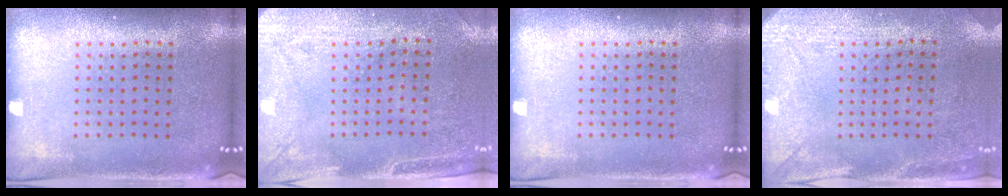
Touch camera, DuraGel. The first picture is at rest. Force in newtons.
{"total": 3.0, "press": 2.4, "slide": 1.8}
{"total": 0.0}
{"total": 3.0, "press": 2.3, "slide": 1.9}